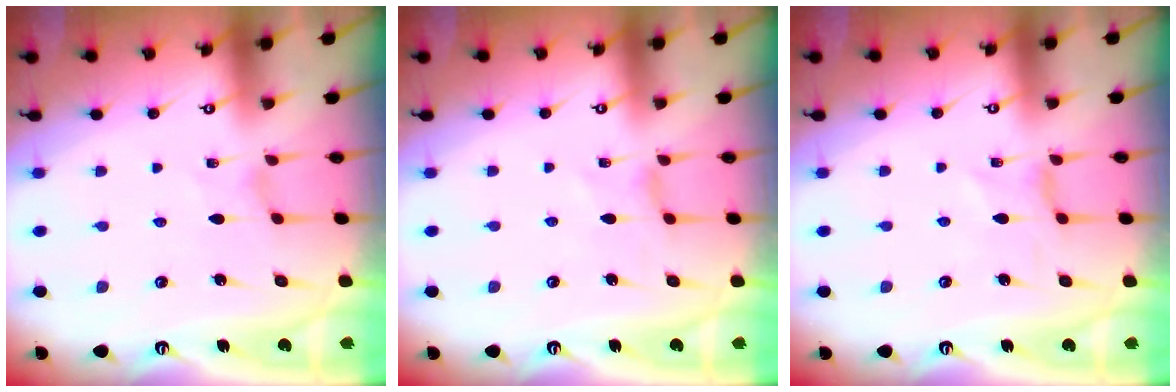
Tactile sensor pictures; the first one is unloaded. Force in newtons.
{"total": 0.0}
{"total": 0.0}